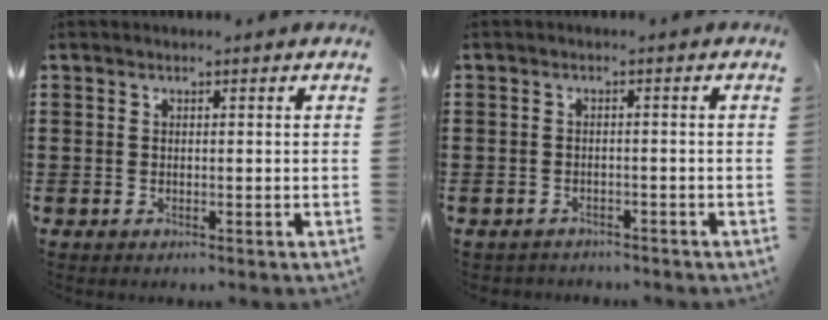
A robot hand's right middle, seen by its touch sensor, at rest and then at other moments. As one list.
[{"total": 1.6, "force": [-1.5, 0.3, -0.2], "torque": [-0.003, -0.001, -0.035]}]